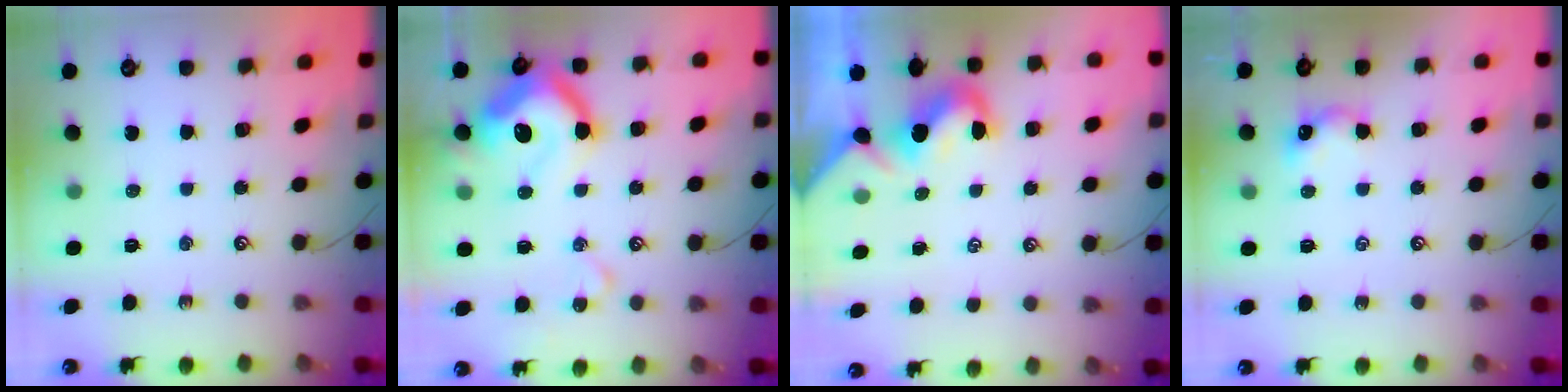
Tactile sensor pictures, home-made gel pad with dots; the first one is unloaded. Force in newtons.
{"total": 16.6, "press": 16.5, "slide": 2.4}
{"total": 1.9, "press": 1.8, "slide": 0.6}
{"total": 5.8, "press": 5.8, "slide": 0.6}